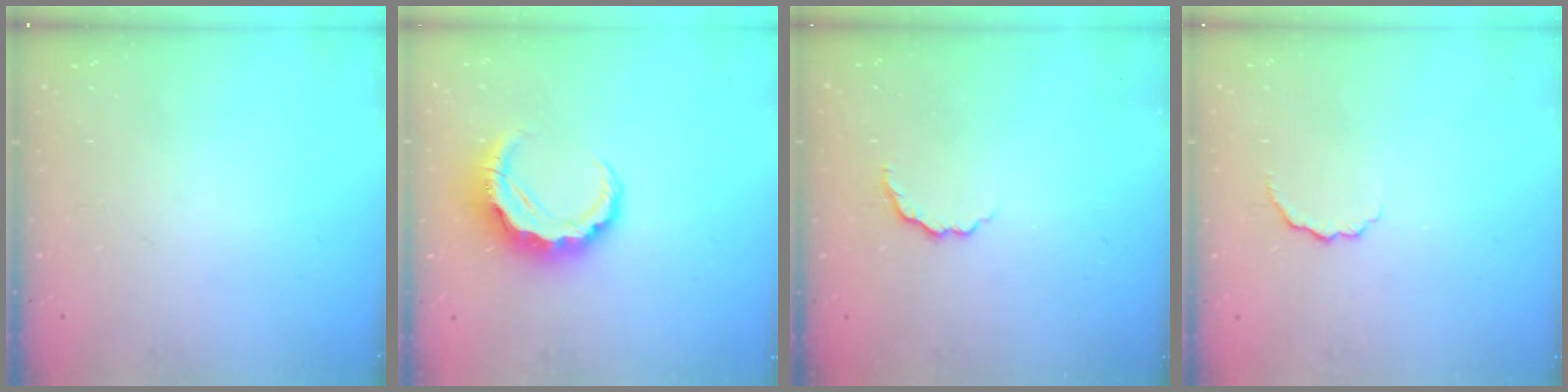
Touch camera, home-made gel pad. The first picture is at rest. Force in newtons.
{"total": 8.5, "press": 8.3, "slide": 1.8}
{"total": 3.5, "press": 3.4, "slide": 0.7}
{"total": 4.9, "press": 4.8, "slide": 1.3}